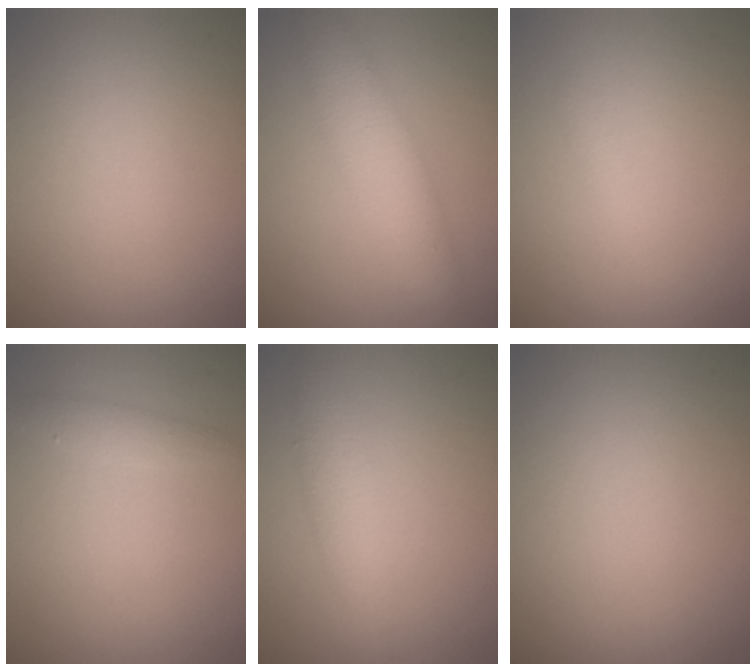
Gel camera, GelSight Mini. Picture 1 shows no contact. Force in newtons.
{"total": 4.2, "press": 4.2, "slide": 0.1}
{"total": 0.7, "press": 0.7, "slide": 0.0}
{"total": 1.3, "press": 1.3, "slide": 0.1}
{"total": 2.9, "press": 2.9, "slide": 0.1}
{"total": 0.0}